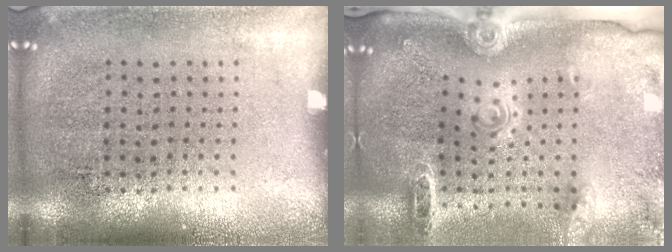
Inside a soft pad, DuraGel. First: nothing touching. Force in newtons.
{"total": 3.0, "press": 2.1, "slide": 2.2}